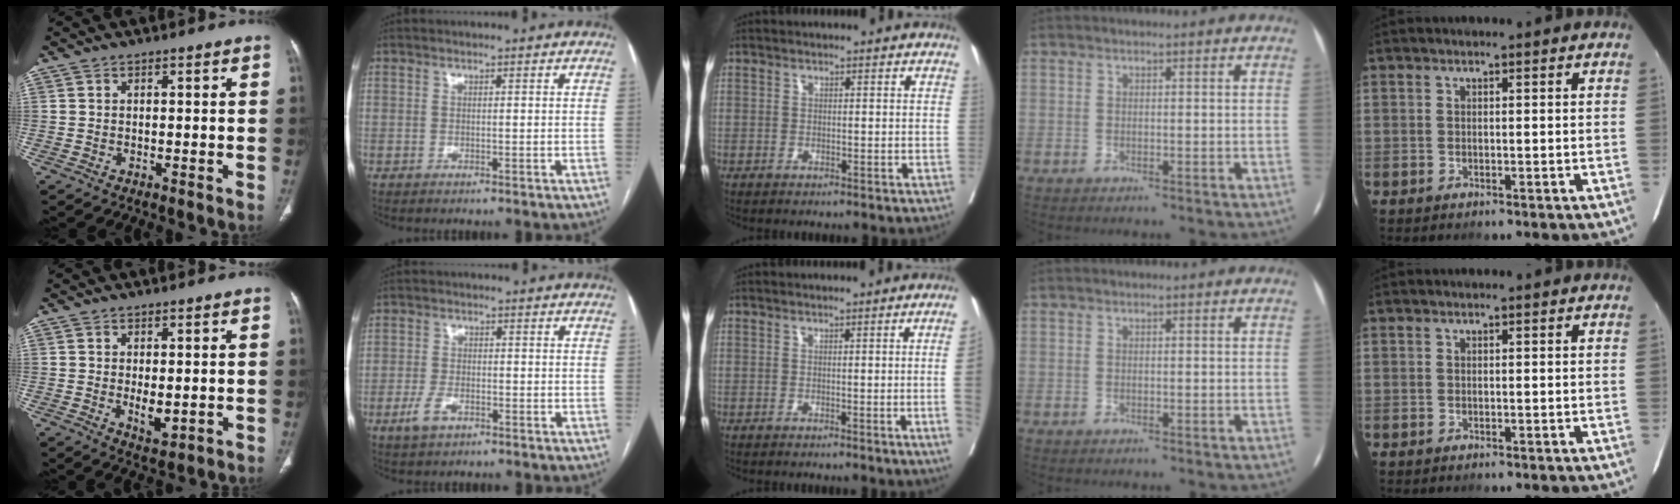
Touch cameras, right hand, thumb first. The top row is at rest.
{"thumb": {"total": 3.8, "force": [-0.3, 1.9, 3.3], "torque": [-0.047, -0.010, 0.001]}, "index": {"total": 3.7, "force": [-1.8, 2.1, 2.4], "torque": [-0.053, -0.001, -0.030]}, "middle": {"total": 3.4, "force": [-0.6, -1.2, 3.1], "torque": [-0.039, -0.007, -0.008]}}